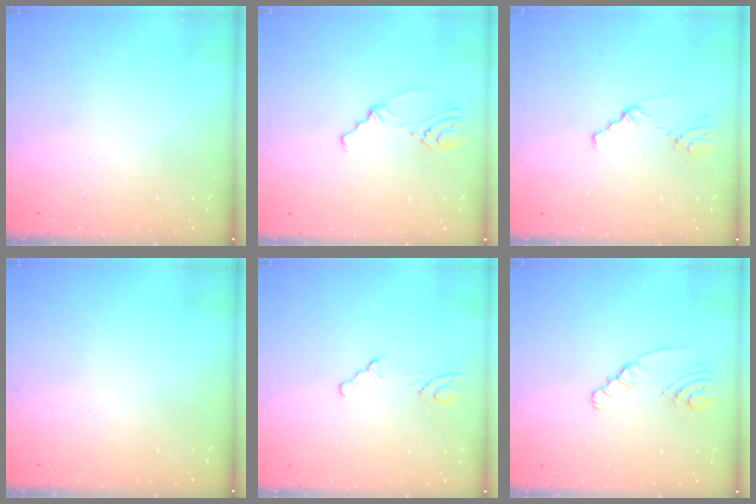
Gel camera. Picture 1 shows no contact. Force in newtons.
{"total": 2.7, "press": 2.3, "slide": 1.6}
{"total": 1.1, "press": 1.1, "slide": 0.2}
{"total": 0.0}
{"total": 2.5, "press": 2.5, "slide": 0.5}
{"total": 2.7, "press": 2.5, "slide": 1.0}